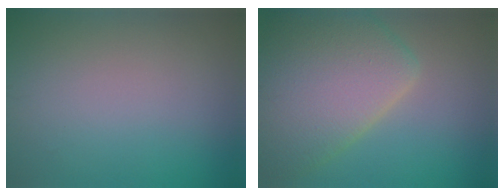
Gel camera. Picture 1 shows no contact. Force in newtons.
{"total": 8.6, "press": 8.6, "slide": 0.6}